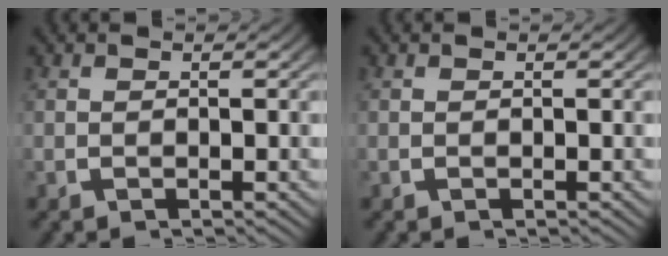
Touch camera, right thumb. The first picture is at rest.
{"total": 0.0}